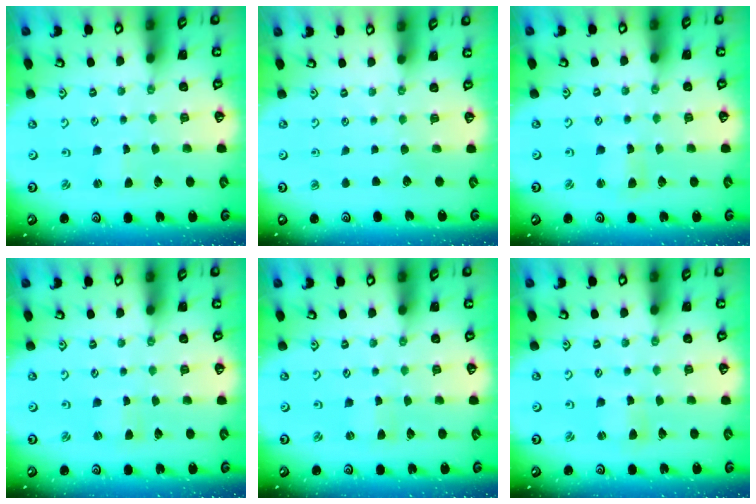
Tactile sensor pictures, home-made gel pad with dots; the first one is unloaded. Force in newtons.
{"total": 0.0}
{"total": 1.9, "press": 1.9, "slide": 0.3}
{"total": 1.0, "press": 1.0, "slide": 0.3}
{"total": 1.4, "press": 1.4, "slide": 0.2}
{"total": 1.3, "press": 1.2, "slide": 0.2}